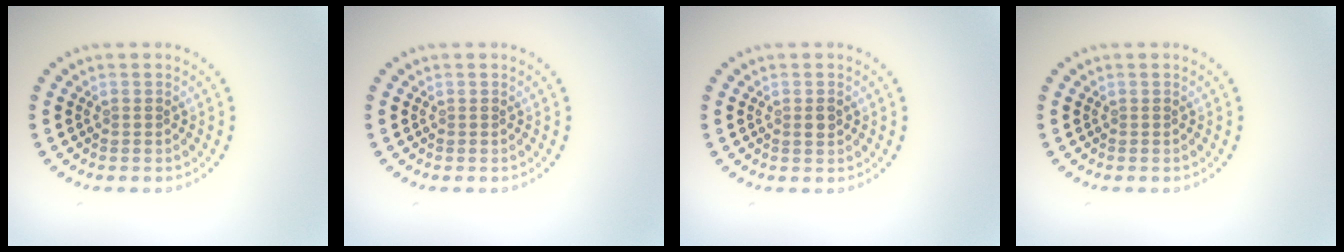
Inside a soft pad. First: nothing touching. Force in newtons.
{"total": 0.0}
{"total": 1.0, "press": 1.0, "slide": 0.3}
{"total": 0.0}